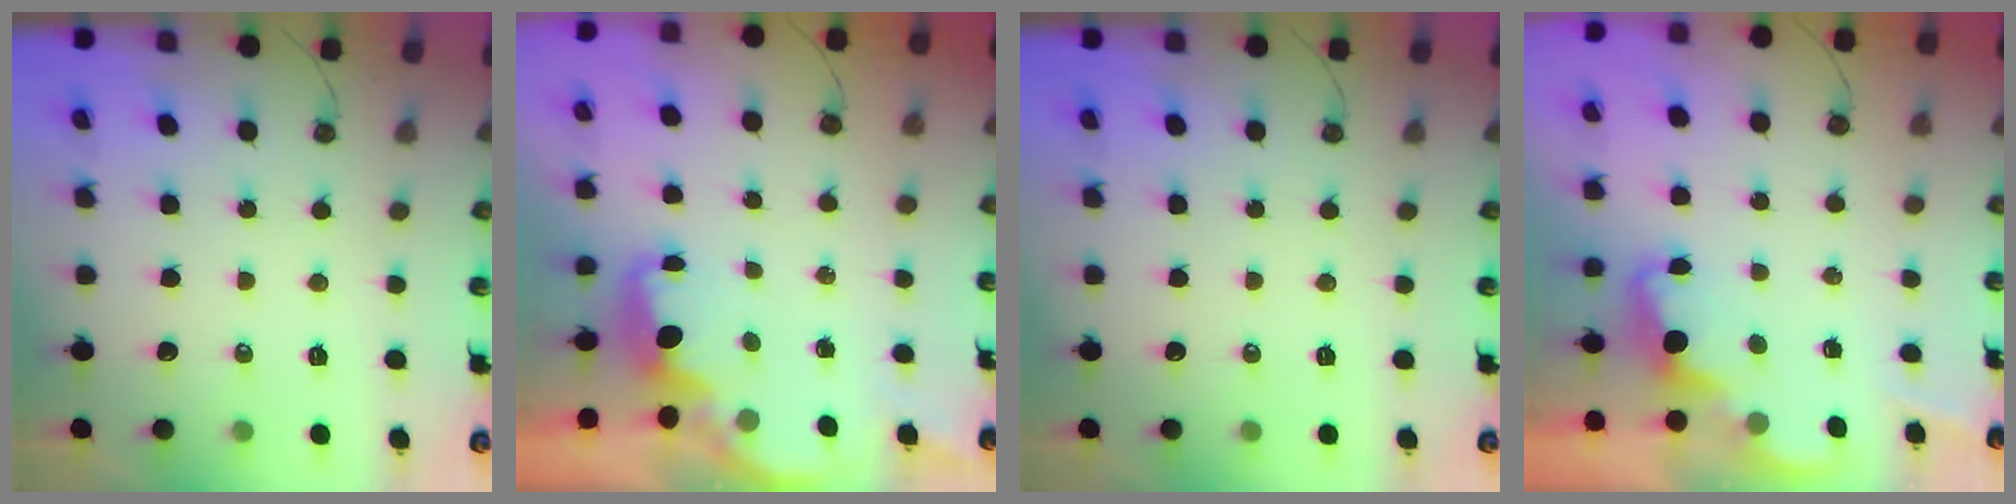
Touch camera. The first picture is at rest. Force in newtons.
{"total": 1.5, "press": 1.3, "slide": 0.7}
{"total": 0.0}
{"total": 2.3, "press": 2.2, "slide": 0.6}